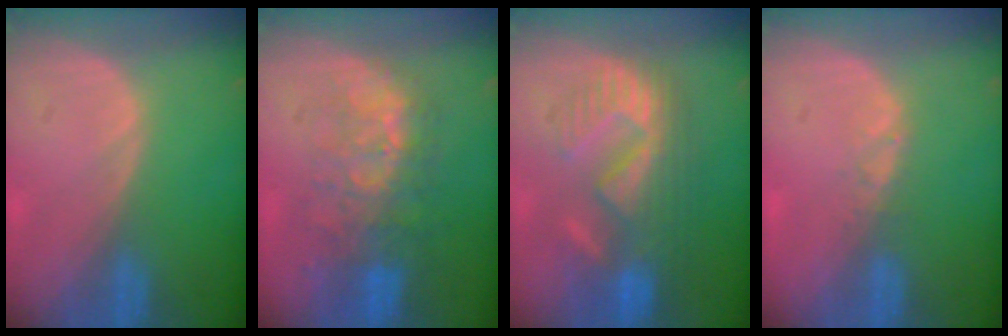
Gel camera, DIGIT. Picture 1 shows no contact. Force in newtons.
{"total": 10.1, "press": 8.6, "slide": 5.3}
{"total": 10.5, "press": 9.6, "slide": 4.1}
{"total": 1.3, "press": 1.0, "slide": 0.8}